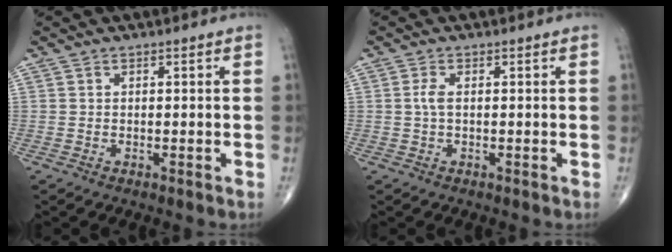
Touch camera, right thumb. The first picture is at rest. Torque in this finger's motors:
{"motor_torque": [0.24, 0.76, 0.29, 0.11, 0.01]}